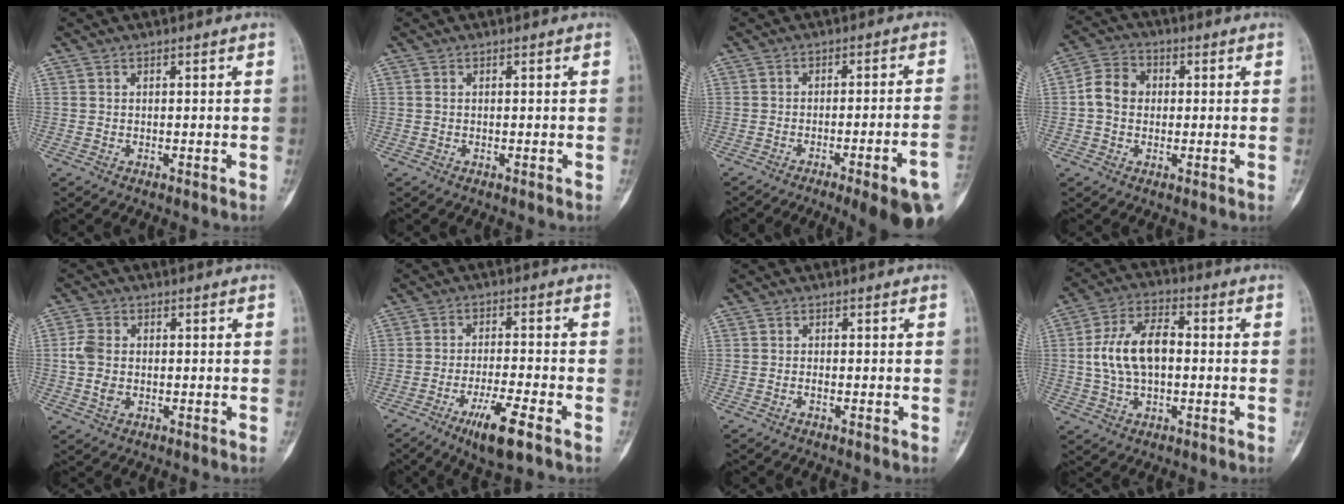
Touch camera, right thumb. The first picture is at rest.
{"total": 0.0}
{"total": 14.5, "force": [-7.8, 1.9, 12.1], "torque": [-0.117, 0.034, -0.103]}
{"total": 6.7, "force": [0.1, 5.6, 3.7], "torque": [-0.055, 0.018, -0.009]}
{"total": 5.0, "force": [-0.5, 3.5, 3.4], "torque": [-0.073, 0.006, -0.012]}
{"total": 8.6, "force": [-4.8, 1.3, 7.0], "torque": [-0.130, 0.010, -0.081]}
{"total": 0.6, "force": [-0.4, 0.2, 0.4], "torque": [-0.006, 0.002, -0.007]}
{"total": 11.7, "force": [0.2, 6.7, 9.6], "torque": [-0.177, 0.022, -0.002]}